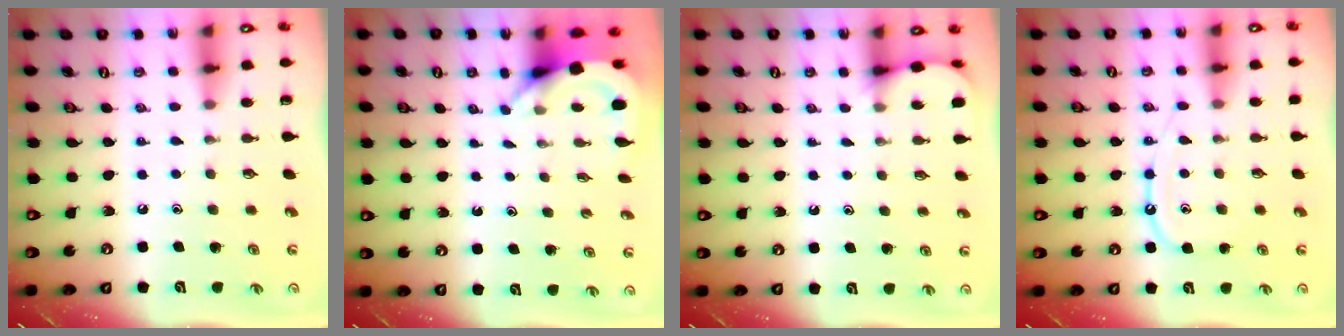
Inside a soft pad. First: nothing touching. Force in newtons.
{"total": 3.9, "press": 3.8, "slide": 0.3}
{"total": 2.8, "press": 2.8, "slide": 0.3}
{"total": 10.5, "press": 10.5, "slide": 1.0}